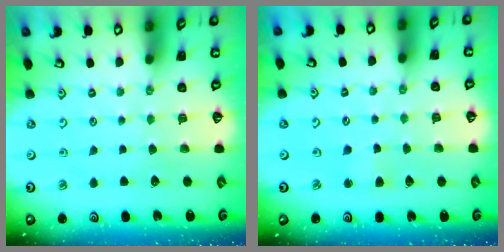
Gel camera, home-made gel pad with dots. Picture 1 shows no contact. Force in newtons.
{"total": 2.9, "press": 2.9, "slide": 0.4}